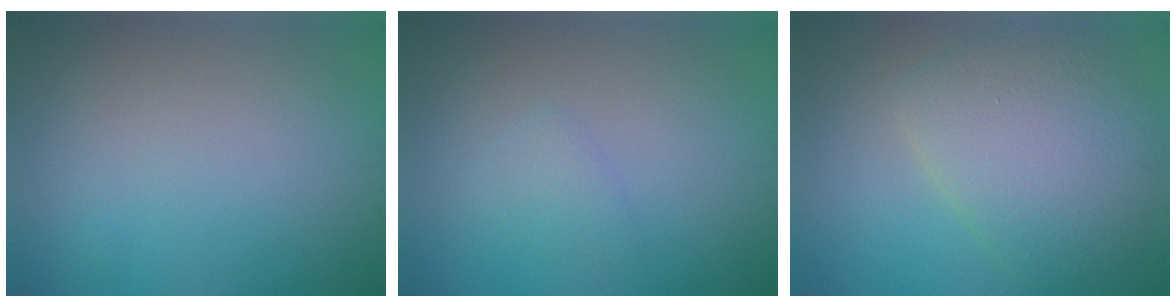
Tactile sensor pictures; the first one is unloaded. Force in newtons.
{"total": 1.2, "press": 1.1, "slide": 0.1}
{"total": 6.6, "press": 6.6, "slide": 0.2}